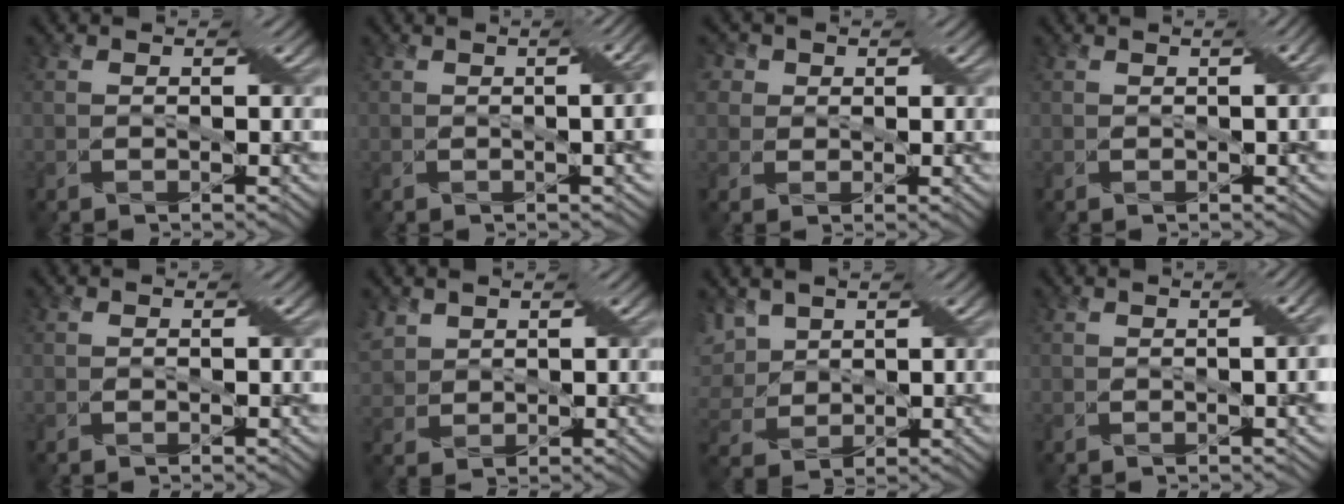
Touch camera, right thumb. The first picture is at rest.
{"total": 5.5, "force": [0.2, 0.8, 5.4], "torque": [-0.075, 0.007, 0.004]}
{"total": 5.4, "force": [2.3, 4.4, 2.2], "torque": [-0.059, 0.023, 0.031]}
{"total": 3.1, "force": [0.0, 0.4, 3.0], "torque": [-0.042, 0.012, -0.002]}
{"total": 0.0}
{"total": 4.8, "force": [2.1, 3.4, 2.6], "torque": [-0.083, 0.002, 0.040]}
{"total": 5.5, "force": [1.6, 3.8, 3.7], "torque": [-0.113, 0.005, 0.033]}
{"total": 4.3, "force": [0.1, 0.7, 4.3], "torque": [-0.061, 0.012, 0.000]}